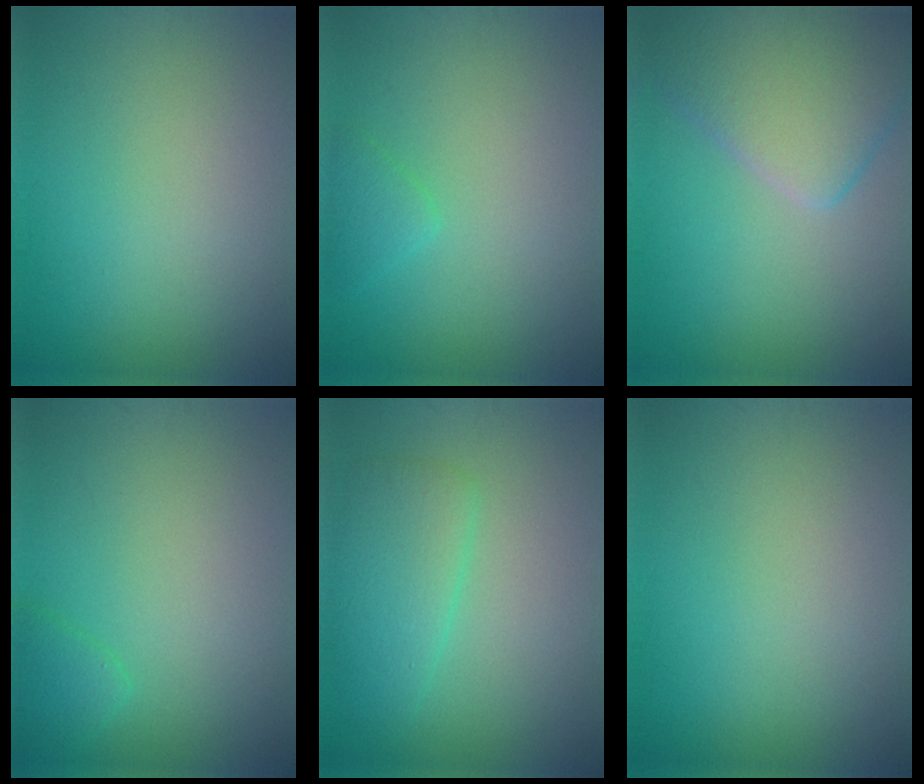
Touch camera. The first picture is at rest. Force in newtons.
{"total": 1.5, "press": 1.5, "slide": 0.1}
{"total": 6.5, "press": 6.5, "slide": 0.4}
{"total": 1.9, "press": 1.9, "slide": 0.1}
{"total": 4.0, "press": 4.0, "slide": 0.1}
{"total": 0.0}